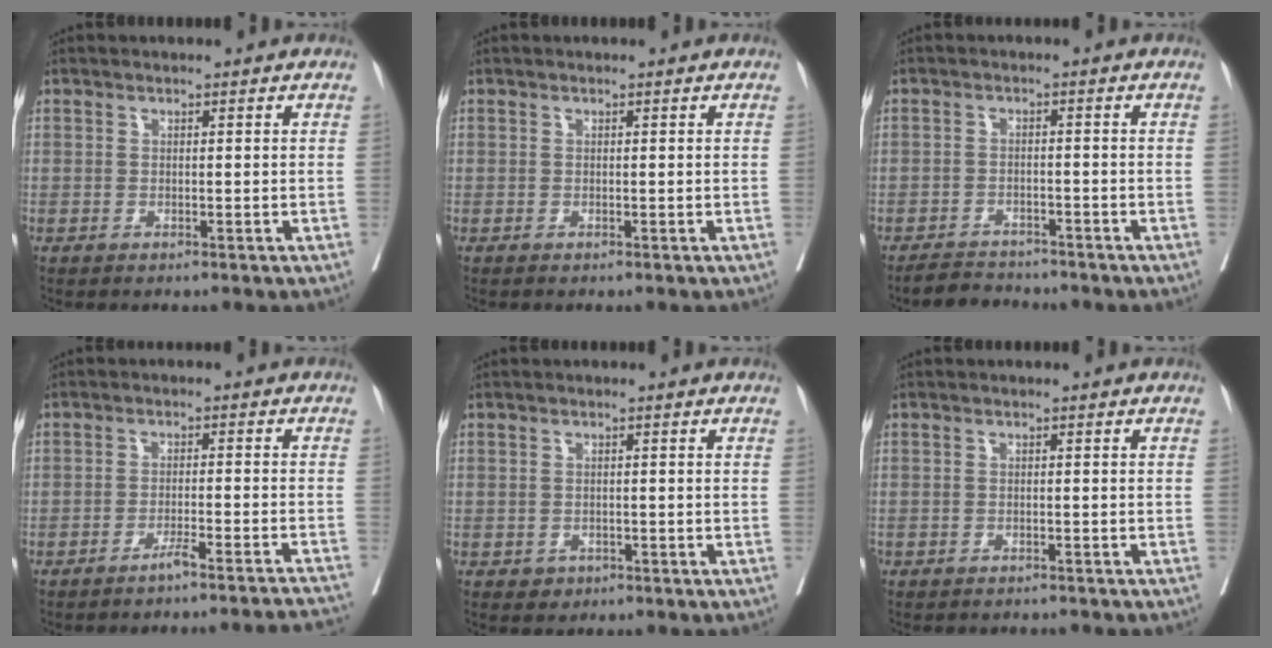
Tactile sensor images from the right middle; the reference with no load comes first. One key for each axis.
{"total": 0.0}
{"total": 3.9, "fx": -3.8, "fy": 0.9, "fz": 0.1, "tx": -0.008, "ty": -0.010, "tz": -0.065}
{"total": 11.5, "fx": -10.8, "fy": -1.7, "fz": 3.3, "tx": -0.007, "ty": -0.006, "tz": -0.136}
{"total": 1.3, "fx": -0.6, "fy": 1.1, "fz": 0.3, "tx": -0.003, "ty": 0.003, "tz": -0.005}
{"total": 3.6, "fx": -3.3, "fy": 1.3, "fz": 0.6, "tx": -0.005, "ty": -0.002, "tz": -0.044}